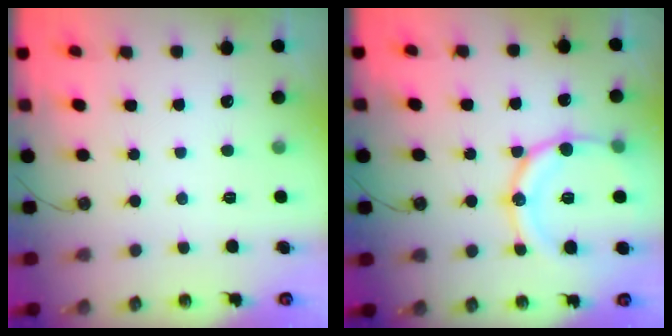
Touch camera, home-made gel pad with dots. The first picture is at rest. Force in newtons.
{"total": 17.7, "press": 17.4, "slide": 3.3}